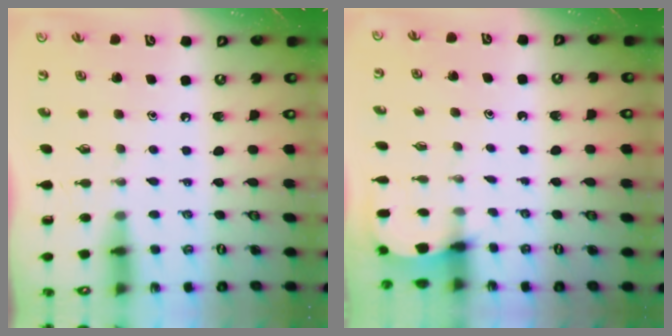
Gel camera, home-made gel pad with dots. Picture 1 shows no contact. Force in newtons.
{"total": 2.6, "press": 2.6, "slide": 0.3}